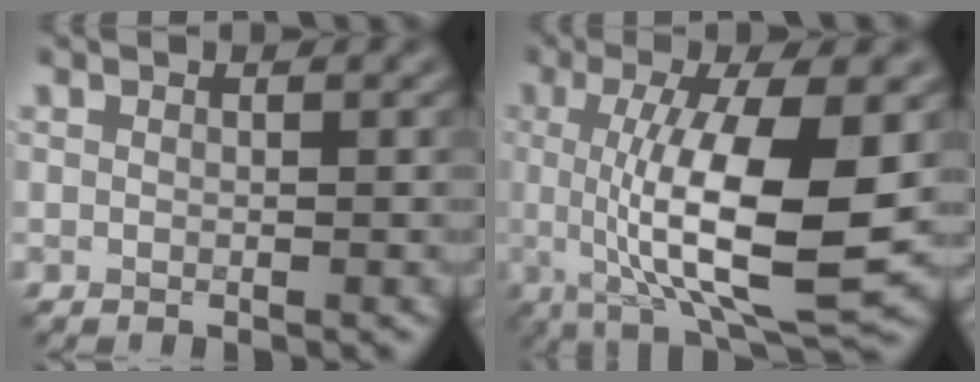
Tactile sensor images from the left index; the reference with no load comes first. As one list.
[{"total": 10.9, "force": [-0.3, 3.2, 10.4], "torque": [-0.168, -0.011, 0.000]}]